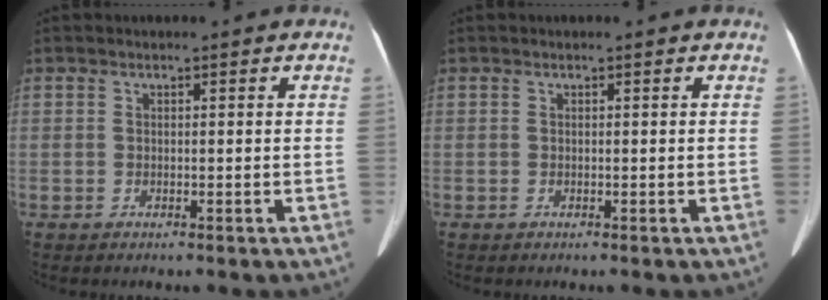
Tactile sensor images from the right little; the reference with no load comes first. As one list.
[{"total": 0.0}]